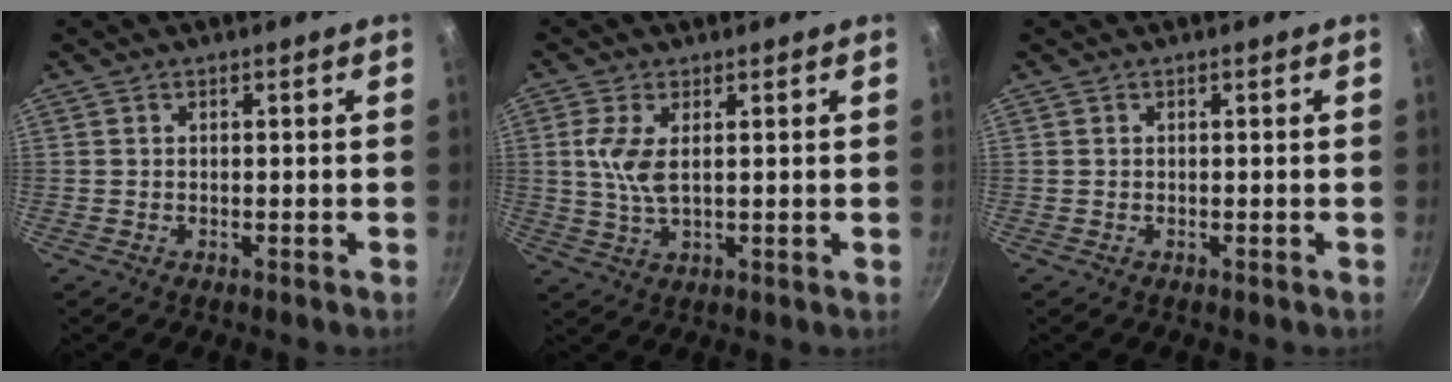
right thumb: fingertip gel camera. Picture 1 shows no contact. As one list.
[{"total": 5.6, "force": [1.2, 2.2, 5.0], "torque": [-0.109, -0.001, 0.028]}, {"total": 0.0}]